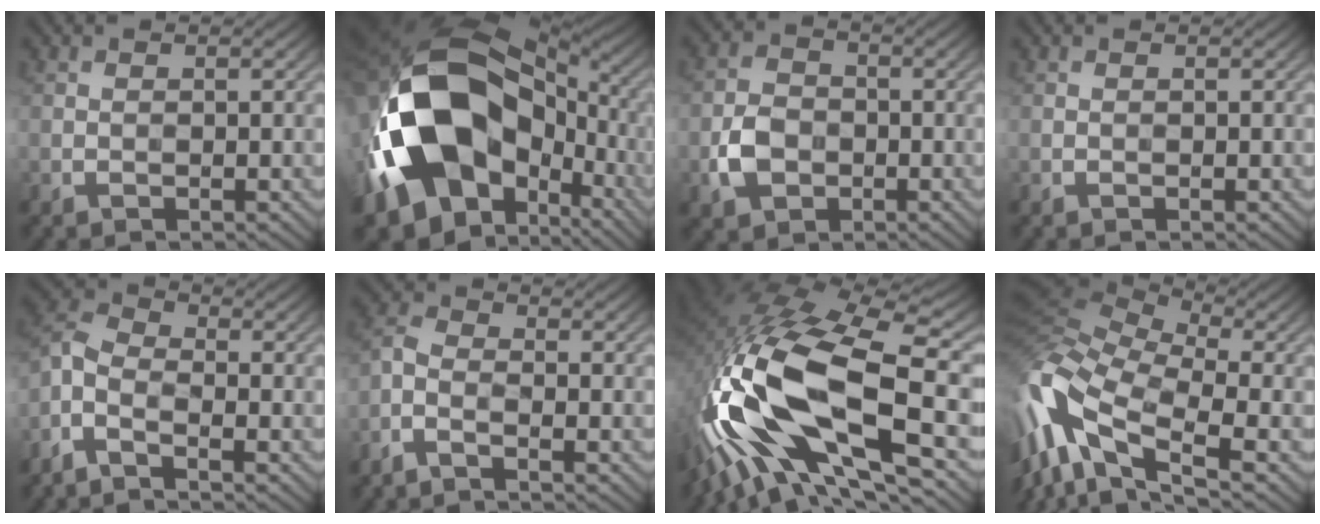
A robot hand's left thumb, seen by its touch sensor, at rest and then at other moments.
{"total": 22.0, "force": [-3.7, 15.1, 15.5], "torque": [-0.345, -0.041, -0.047]}
{"total": 4.8, "force": [-1.7, 3.7, 2.6], "torque": [-0.058, -0.004, -0.037]}
{"total": 0.0}
{"total": 4.8, "force": [-3.2, 1.9, 3.0], "torque": [-0.076, -0.003, -0.084]}
{"total": 3.0, "force": [-2.2, 0.8, 1.9], "torque": [-0.050, -0.001, -0.056]}
{"total": 19.9, "force": [-4.5, 9.2, 17.1], "torque": [-0.362, -0.018, -0.084]}
{"total": 15.6, "force": [-3.1, 7.5, 13.3], "torque": [-0.328, -0.002, -0.056]}